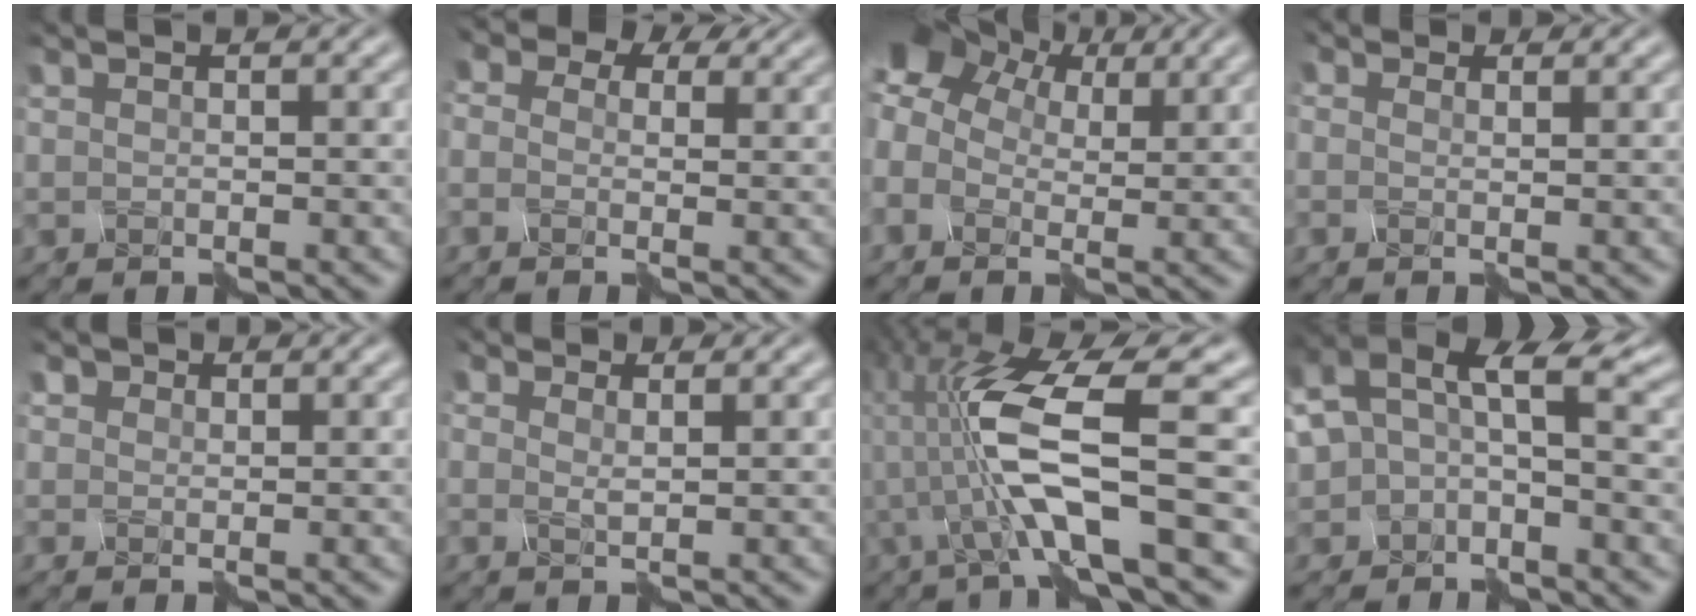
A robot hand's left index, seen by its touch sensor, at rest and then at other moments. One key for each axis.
{"total": 8.3, "fx": 3.6, "fy": 5.8, "fz": 4.7, "tx": -0.073, "ty": 0.021, "tz": 0.028}
{"total": 7.6, "fx": 1.6, "fy": 5.6, "fz": 4.9, "tx": -0.118, "ty": 0.024, "tz": 0.035}
{"total": 1.1, "fx": 0.5, "fy": 1.0, "fz": 0.4, "tx": -0.001, "ty": 0.007, "tz": -0.010}
{"total": 1.1, "fx": 0.5, "fy": 1.0, "fz": -0.2, "tx": 0.001, "ty": 0.000, "tz": 0.009}
{"total": 1.3, "fx": 0.6, "fy": 0.9, "fz": 0.7, "tx": -0.006, "ty": 0.004, "tz": -0.006}
{"total": 9.8, "fx": -2.1, "fy": 1.6, "fz": 9.4, "tx": -0.190, "ty": 0.015, "tz": -0.037}
{"total": 7.1, "fx": 2.0, "fy": 4.4, "fz": 5.2, "tx": -0.119, "ty": 0.010, "tz": 0.037}